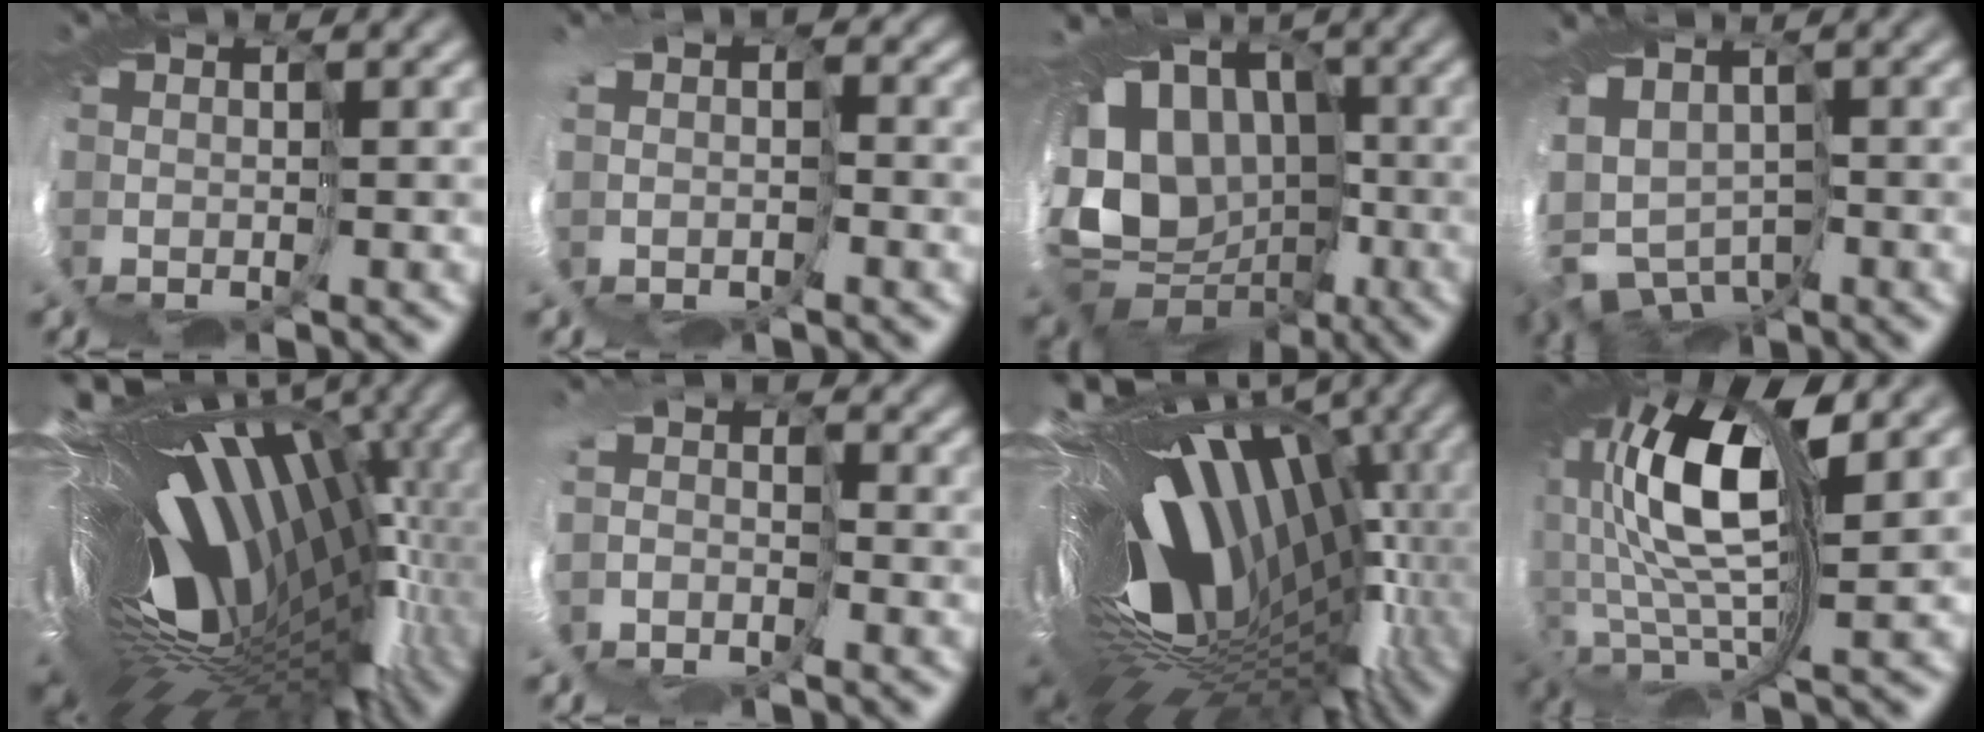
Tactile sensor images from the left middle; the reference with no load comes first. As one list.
[{"total": 3.5, "force": [-0.7, 2.7, 2.1], "torque": [-0.043, -0.017, -0.007]}, {"total": 10.3, "force": [0.2, 9.0, 5.0], "torque": [-0.108, -0.012, 0.001]}, {"total": 4.5, "force": [-2.9, 3.1, 1.6], "torque": [-0.046, -0.022, -0.058]}, {"total": 16.2, "force": [0.2, 7.8, 14.2], "torque": [-0.205, -0.012, 0.006]}, {"total": 4.9, "force": [-2.4, 3.9, 1.6], "torque": [-0.038, -0.007, -0.050]}, {"total": 17.8, "force": [0.0, 9.6, 15.1], "torque": [-0.243, -0.017, -0.012]}, {"total": 12.6, "force": [2.4, 5.5, 11.1], "torque": [-0.223, -0.005, 0.038]}]